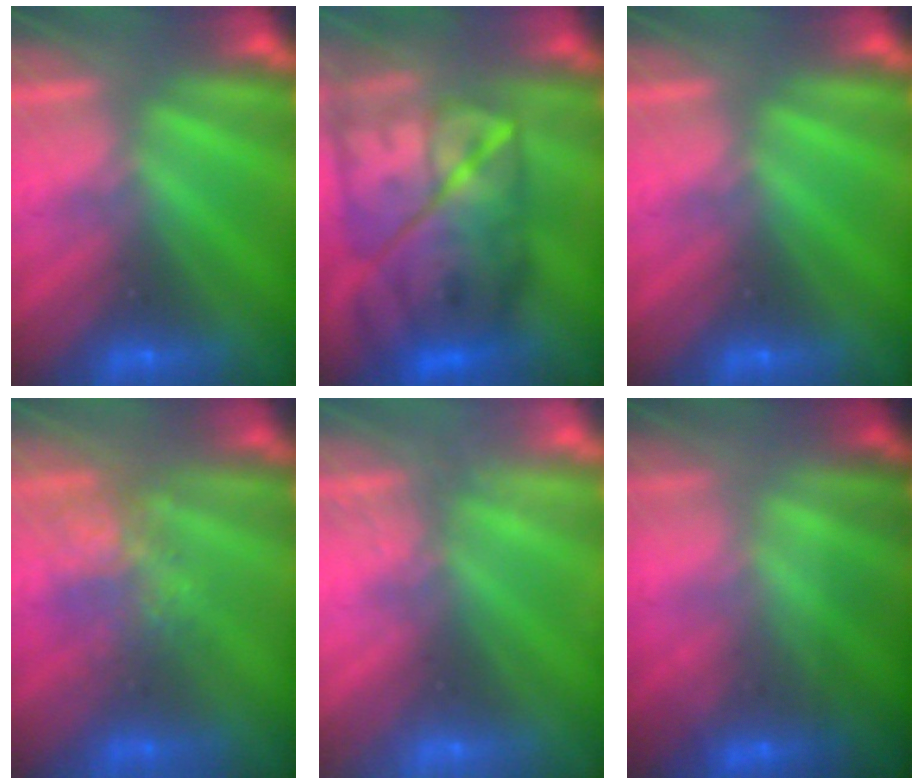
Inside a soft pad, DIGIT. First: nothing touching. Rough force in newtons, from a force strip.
{"total": 11.0}
{"total": 0.0}
{"total": 3.8}
{"total": 2.7}
{"total": 1.6}